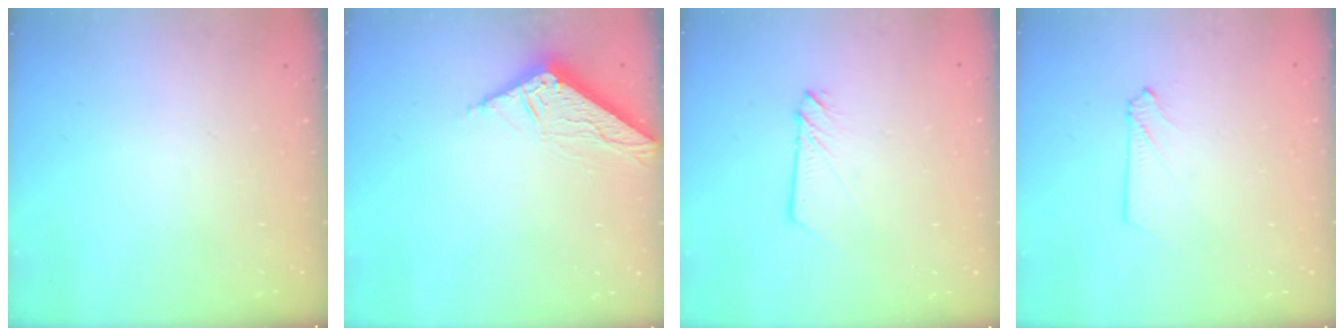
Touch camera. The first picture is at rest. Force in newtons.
{"total": 8.2, "press": 8.2, "slide": 0.5}
{"total": 2.3, "press": 2.3, "slide": 0.2}
{"total": 2.4, "press": 2.4, "slide": 0.3}